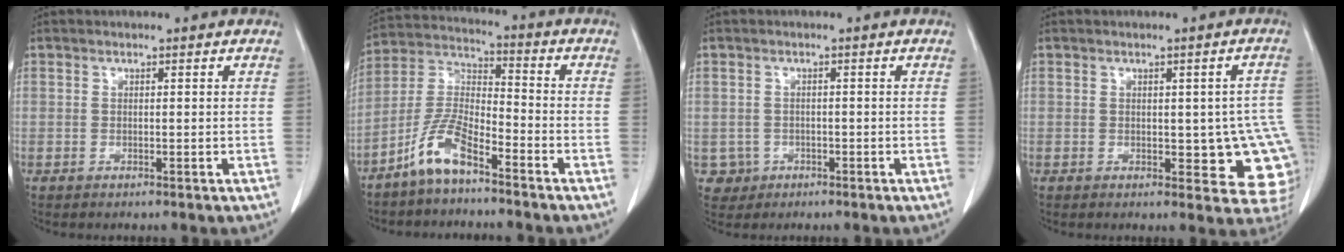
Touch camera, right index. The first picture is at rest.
{"total": 8.7, "force": [-6.0, 2.1, 5.9], "torque": [-0.133, 0.001, -0.124]}
{"total": 3.2, "force": [-0.9, 3.1, -0.2], "torque": [0.011, 0.012, -0.012]}
{"total": 9.2, "force": [-1.2, 4.2, 8.1], "torque": [-0.071, 0.010, -0.008]}